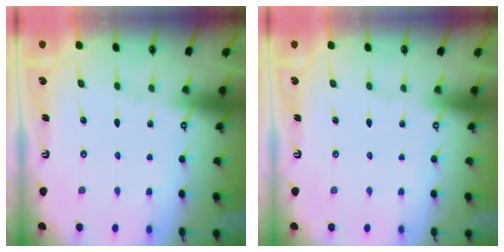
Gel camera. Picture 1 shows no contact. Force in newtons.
{"total": 0.0}